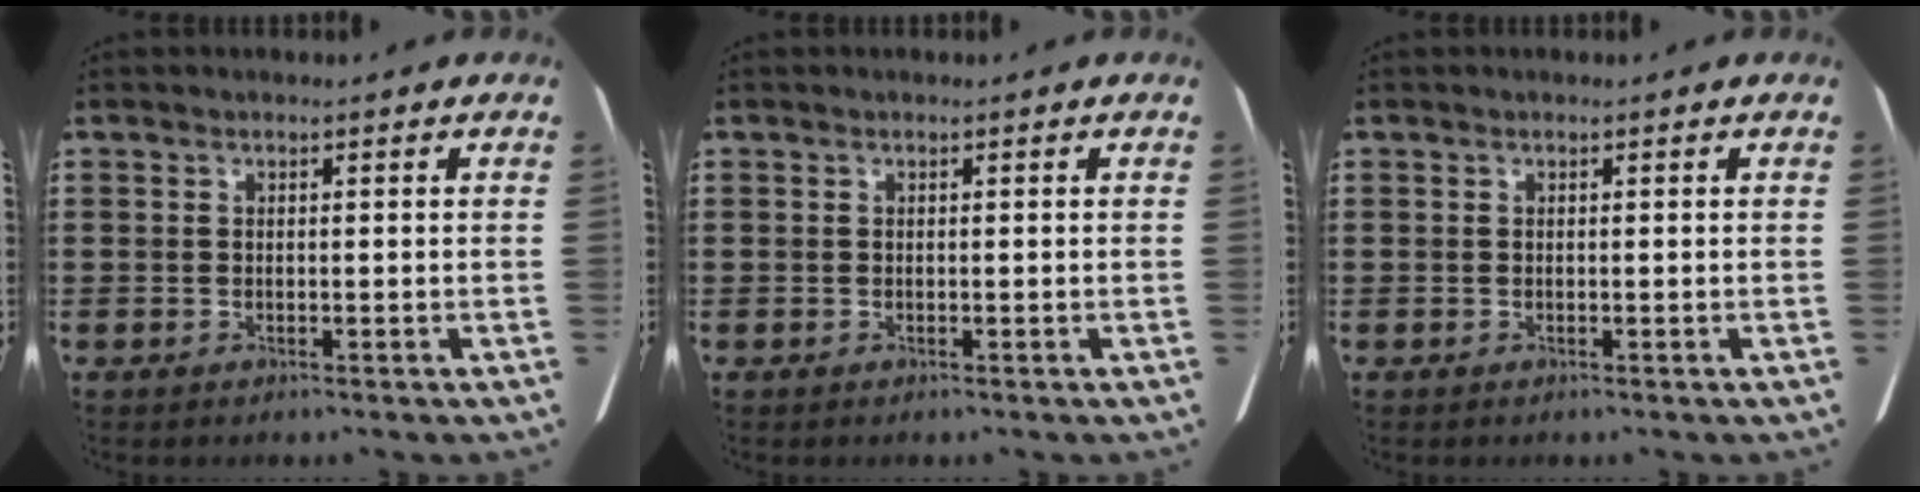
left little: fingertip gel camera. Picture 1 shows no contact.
{"total": 0.0}
{"total": 0.0}